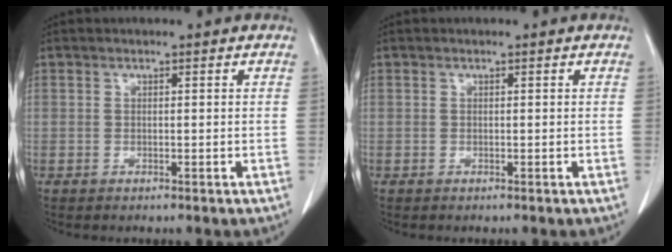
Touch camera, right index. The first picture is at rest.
{"total": 0.0}